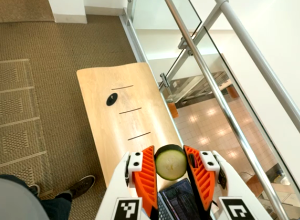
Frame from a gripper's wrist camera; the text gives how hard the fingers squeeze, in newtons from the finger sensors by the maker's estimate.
{"total": 9.0, "left": 8.9, "right": 9.0}